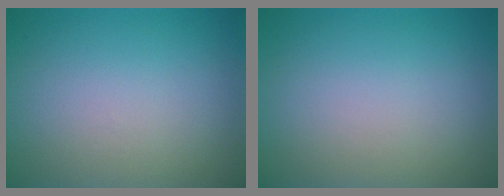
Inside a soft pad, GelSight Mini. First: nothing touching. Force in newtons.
{"total": 0.0}